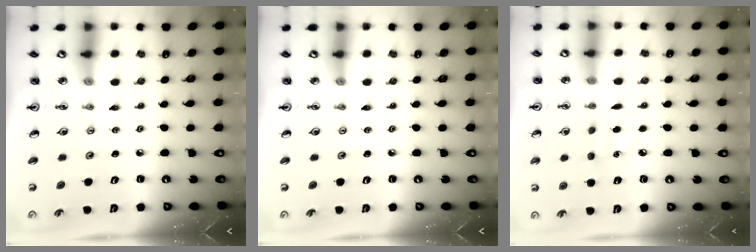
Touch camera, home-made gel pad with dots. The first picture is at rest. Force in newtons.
{"total": 0.0}
{"total": 5.8, "press": 5.8, "slide": 0.7}